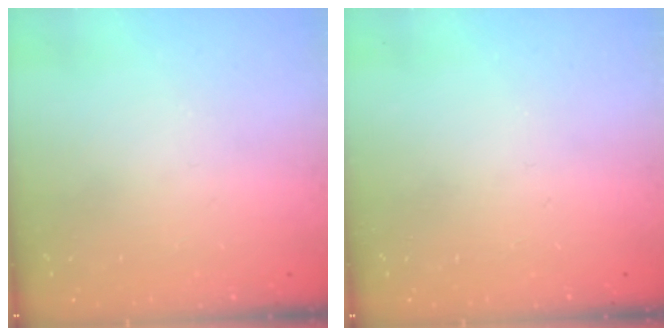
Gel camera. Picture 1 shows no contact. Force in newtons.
{"total": 0.0}